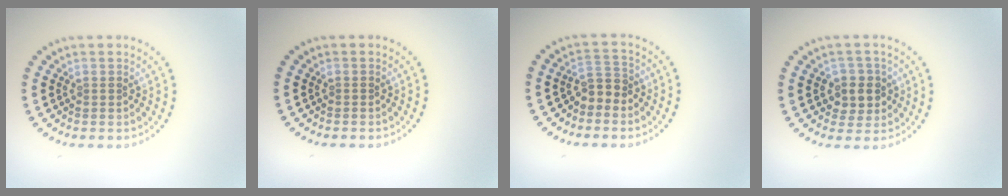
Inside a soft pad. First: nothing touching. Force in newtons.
{"total": 0.0}
{"total": 2.0, "press": 1.8, "slide": 0.9}
{"total": 2.8, "press": 2.6, "slide": 0.8}